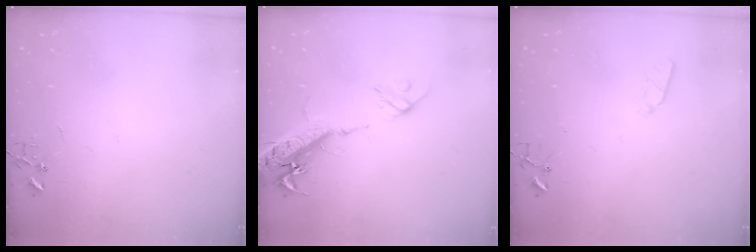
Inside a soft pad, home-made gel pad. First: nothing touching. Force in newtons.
{"total": 18.2, "press": 17.7, "slide": 4.1}
{"total": 3.6, "press": 3.5, "slide": 0.6}